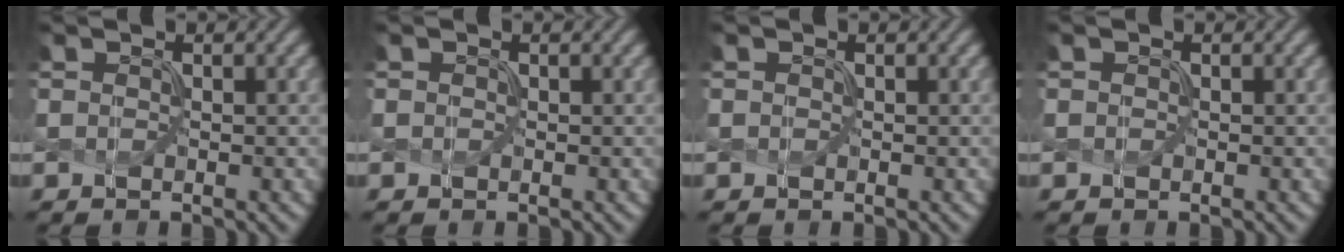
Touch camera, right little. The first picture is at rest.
{"total": 0.0}
{"total": 0.0}
{"total": 0.0}